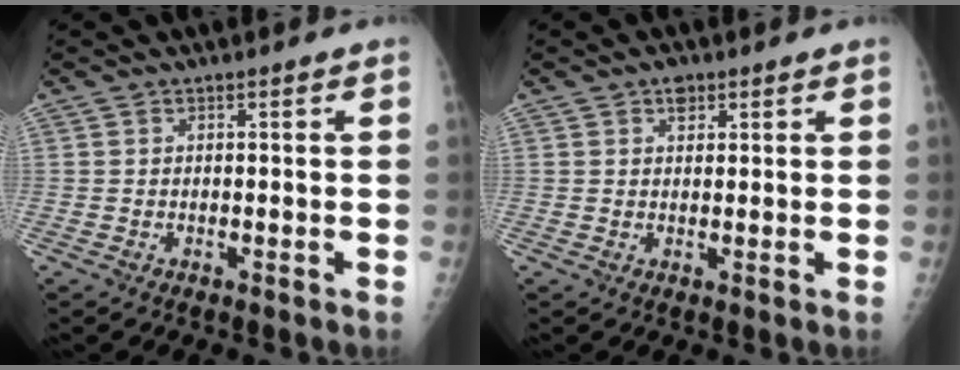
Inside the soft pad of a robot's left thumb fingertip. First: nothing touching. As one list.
[{"total": 2.2, "force": [1.2, 1.4, 1.1], "torque": [-0.004, -0.004, 0.016]}]